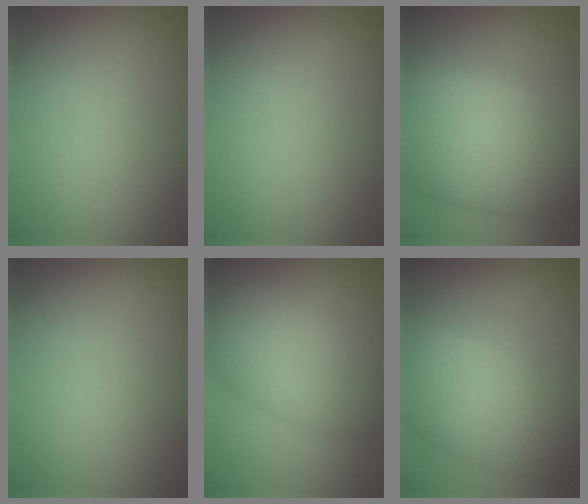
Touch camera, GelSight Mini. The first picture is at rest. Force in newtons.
{"total": 0.0}
{"total": 11.7, "press": 11.7, "slide": 0.4}
{"total": 0.0}
{"total": 8.9, "press": 8.9, "slide": 0.1}
{"total": 6.4, "press": 6.4, "slide": 0.3}